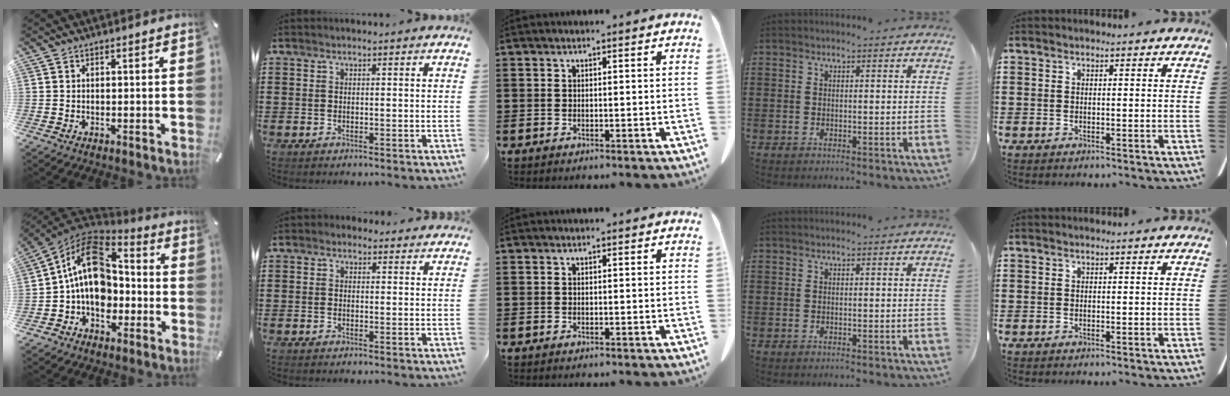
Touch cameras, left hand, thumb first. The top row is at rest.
{"thumb": {"total": 15.2, "force": [-0.8, 11.6, 9.9], "torque": [-0.183, 0.010, -0.014]}, "index": {"total": 1.5, "force": [1.1, 1.0, 0.2], "torque": [0.001, 0.005, 0.018]}}